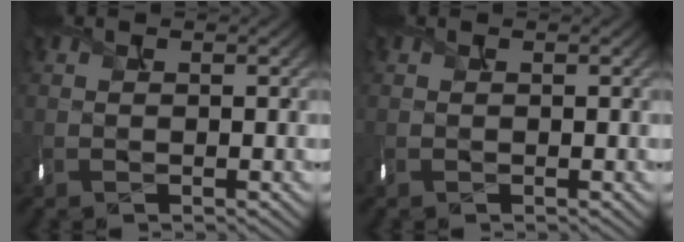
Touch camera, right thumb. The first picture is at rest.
{"total": 0.0}